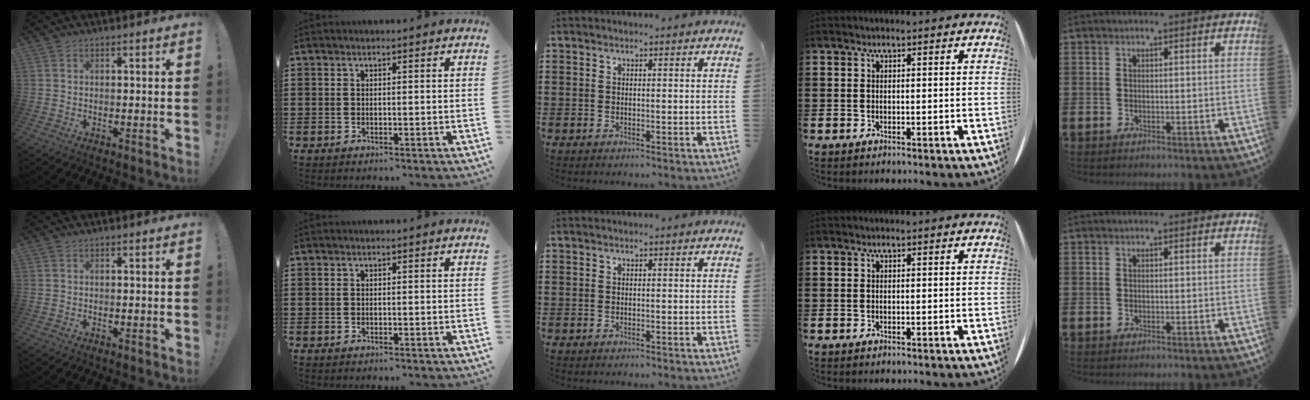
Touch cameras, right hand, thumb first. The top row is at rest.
{}